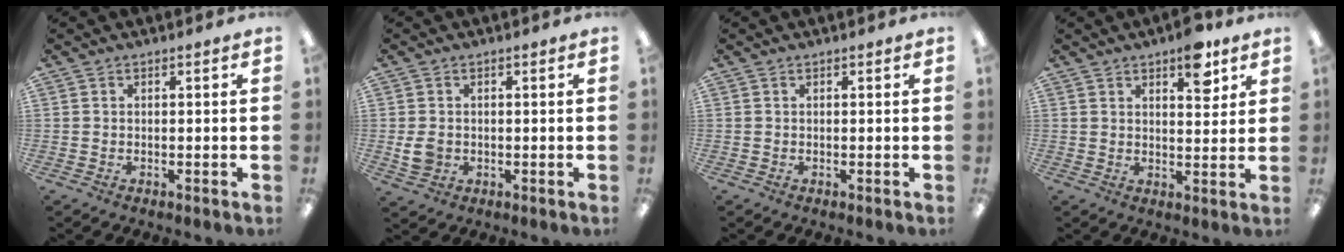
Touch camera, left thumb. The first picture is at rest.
{"total": 4.4, "force": [-0.2, 3.7, 2.4], "torque": [-0.032, -0.001, -0.003]}
{"total": 0.0}
{"total": 7.6, "force": [4.8, 3.3, 4.8], "torque": [-0.041, -0.030, 0.074]}